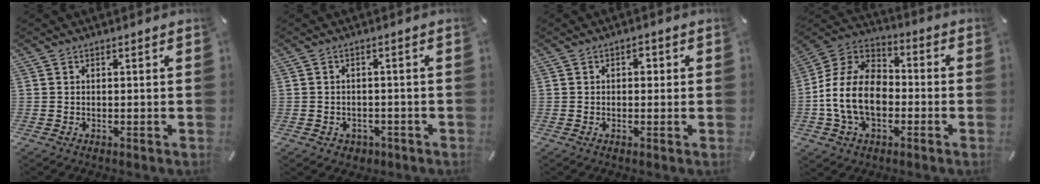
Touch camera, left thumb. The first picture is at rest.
{"total": 2.6, "force": [-1.0, 2.3, 0.7], "torque": [-0.011, 0.004, -0.021]}
{"total": 1.9, "force": [0.1, 1.5, 1.2], "torque": [-0.011, 0.002, -0.005]}
{"total": 14.9, "force": [-4.0, 10.7, 9.6], "torque": [-0.219, 0.031, -0.075]}